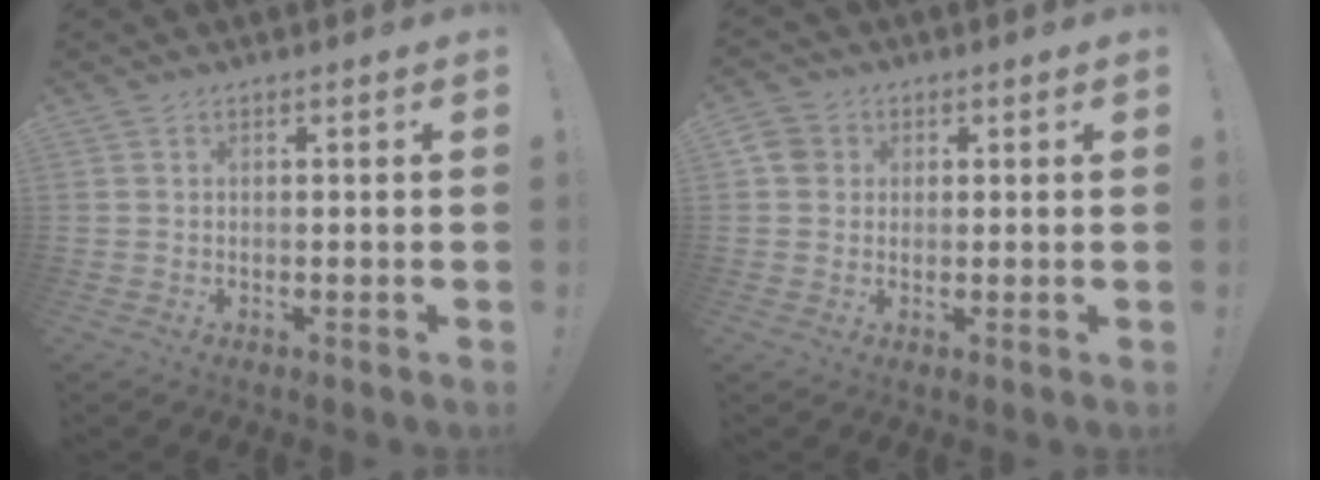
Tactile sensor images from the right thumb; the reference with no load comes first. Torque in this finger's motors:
{"motor_torque": [0.36, 0.13, 0.14, -0.06, -0.01]}